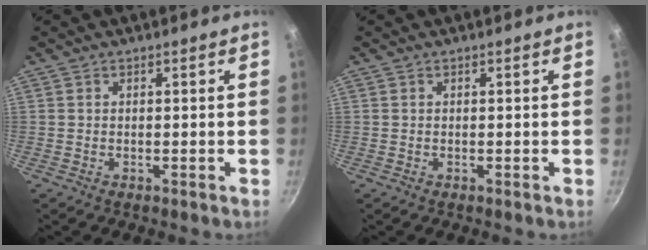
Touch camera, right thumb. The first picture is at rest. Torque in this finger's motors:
{"motor_torque": [-0.46, 0.18, 0.18, 0.01, 0.00]}